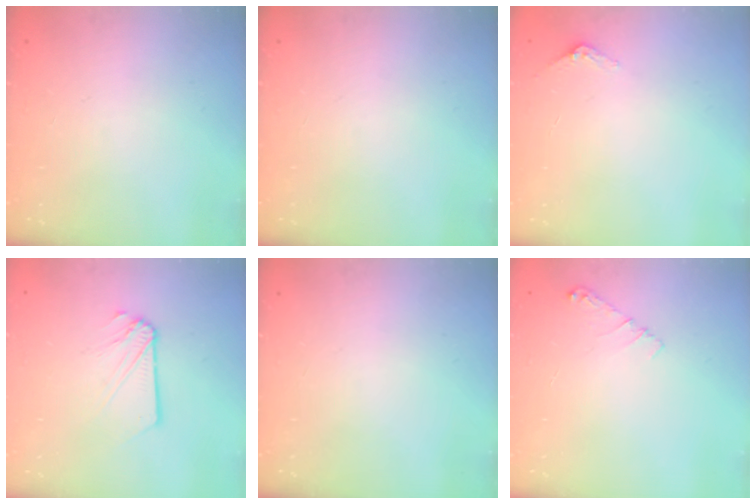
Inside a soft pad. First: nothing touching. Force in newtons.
{"total": 0.0}
{"total": 2.9, "press": 2.9, "slide": 0.2}
{"total": 3.7, "press": 3.6, "slide": 0.6}
{"total": 0.0}
{"total": 4.1, "press": 4.1, "slide": 0.6}